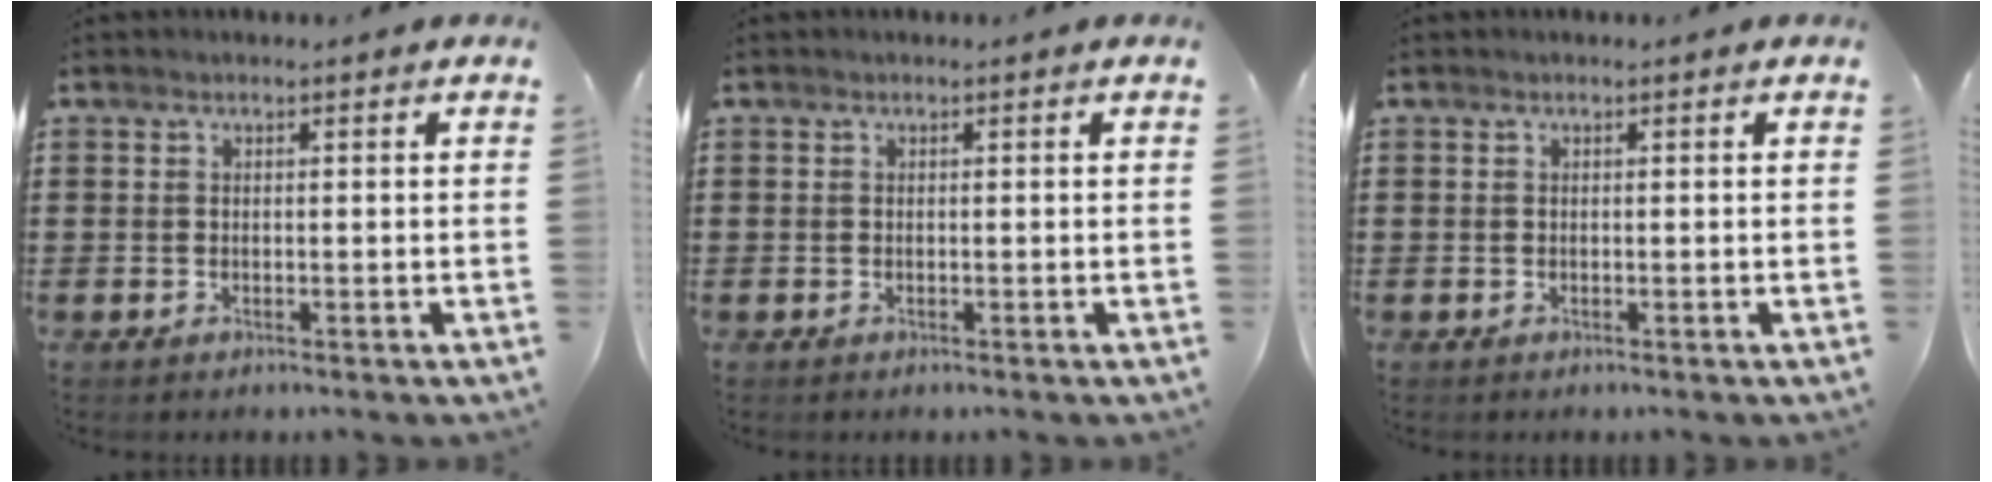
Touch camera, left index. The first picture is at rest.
{"total": 0.0}
{"total": 0.0}